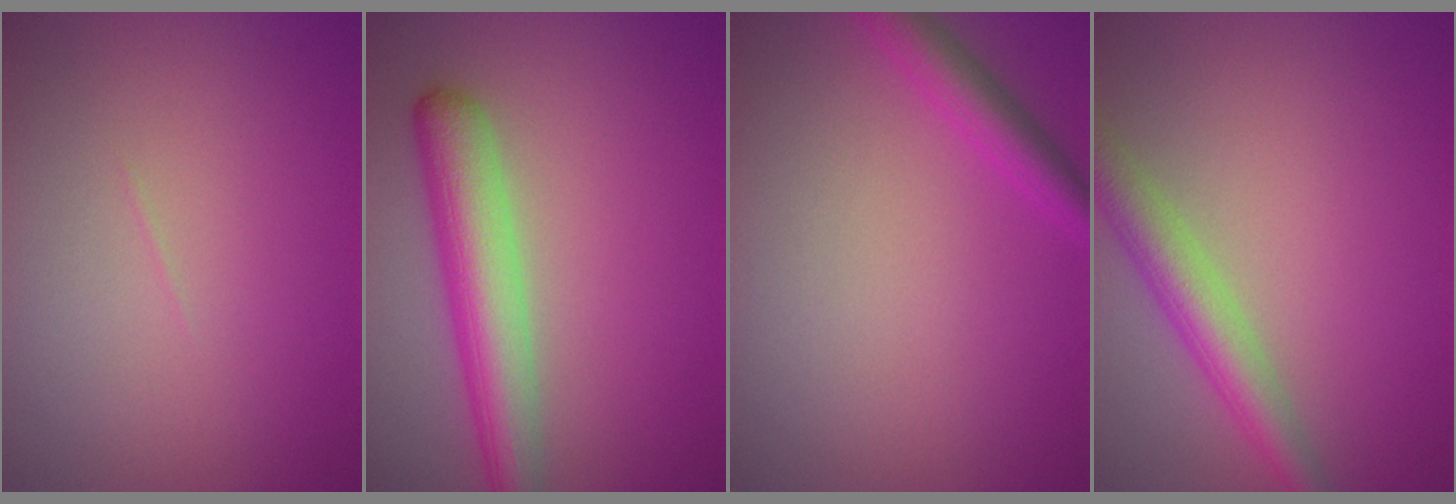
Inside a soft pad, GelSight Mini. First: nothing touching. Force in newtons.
{"total": 5.7, "press": 5.7, "slide": 0.2}
{"total": 2.7, "press": 2.7, "slide": 0.1}
{"total": 4.3, "press": 4.3, "slide": 0.2}